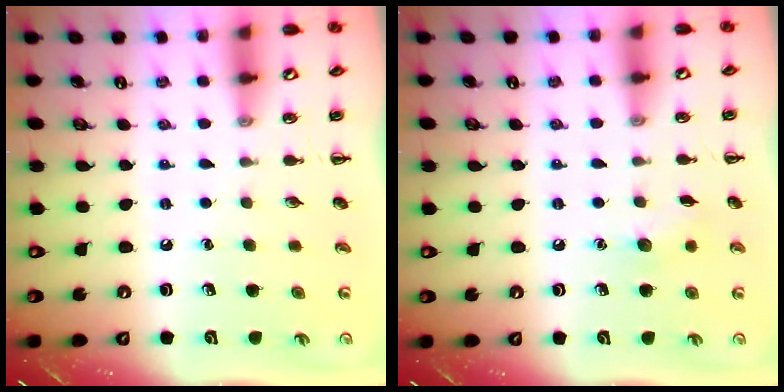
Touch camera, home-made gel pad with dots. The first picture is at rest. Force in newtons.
{"total": 6.5, "press": 6.4, "slide": 1.4}